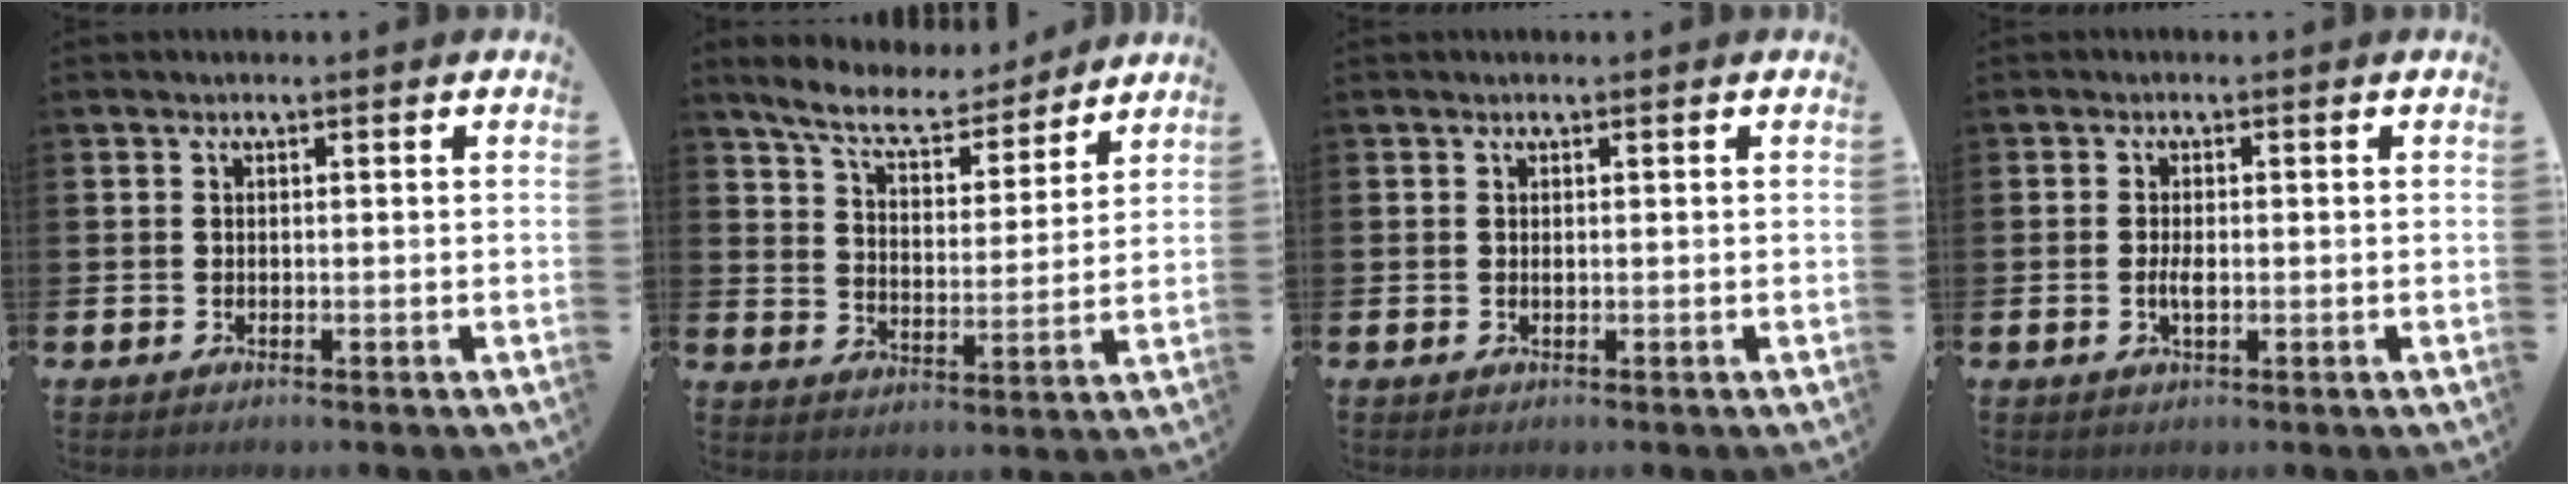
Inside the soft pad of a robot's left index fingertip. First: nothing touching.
{"total": 8.3, "force": [7.6, 2.0, 2.4], "torque": [-0.080, -0.049, 0.135]}
{"total": 0.0}
{"total": 1.9, "force": [-0.2, 0.7, 1.8], "torque": [-0.034, 0.001, -0.004]}